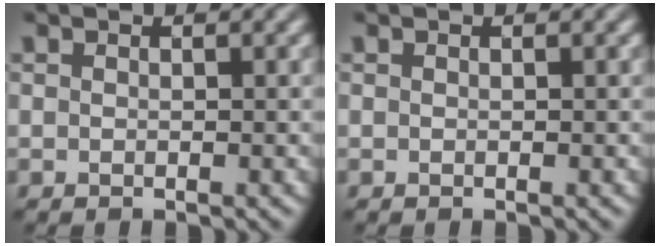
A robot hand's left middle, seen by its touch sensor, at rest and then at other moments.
{"total": 0.0}